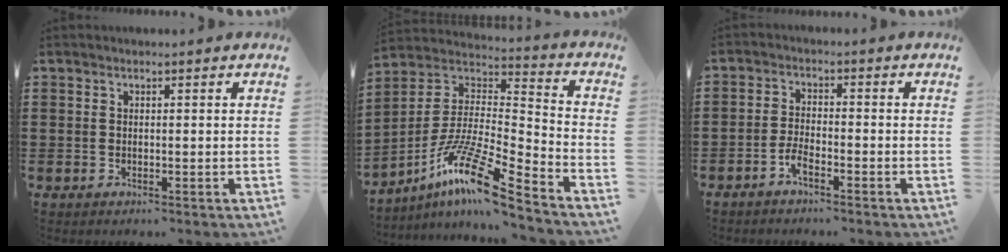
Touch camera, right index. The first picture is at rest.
{"total": 13.5, "force": [-9.4, 1.0, 9.7], "torque": [-0.193, 0.001, -0.183]}
{"total": 2.6, "force": [-2.0, 0.6, 1.6], "torque": [-0.045, 0.001, -0.044]}